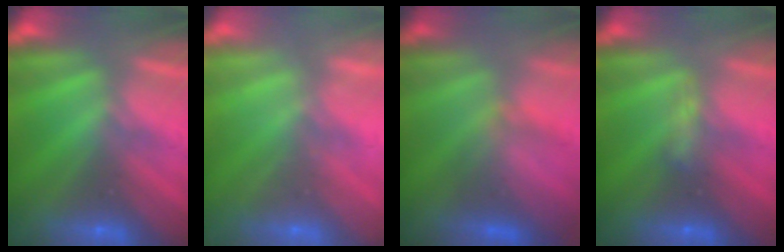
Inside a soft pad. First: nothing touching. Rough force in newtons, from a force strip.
{"total": 2.4}
{"total": 4.5}
{"total": 2.9}